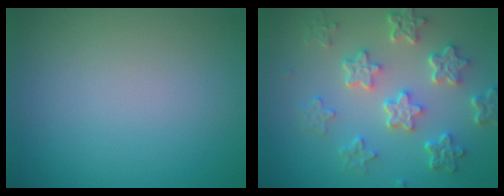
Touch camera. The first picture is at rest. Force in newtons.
{"total": 5.8, "press": 4.4, "slide": 3.8}